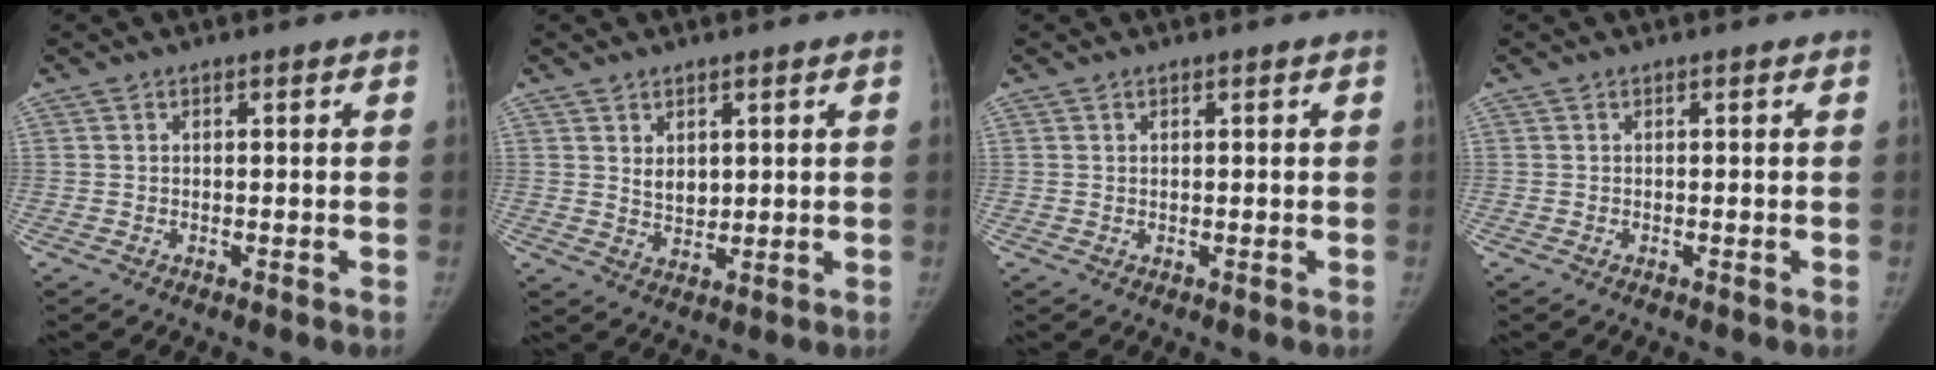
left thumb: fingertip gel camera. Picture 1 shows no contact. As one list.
[{"total": 3.8, "force": [1.4, 2.6, 2.4], "torque": [-0.024, -0.021, 0.029]}, {"total": 0.0}, {"total": 0.0}]